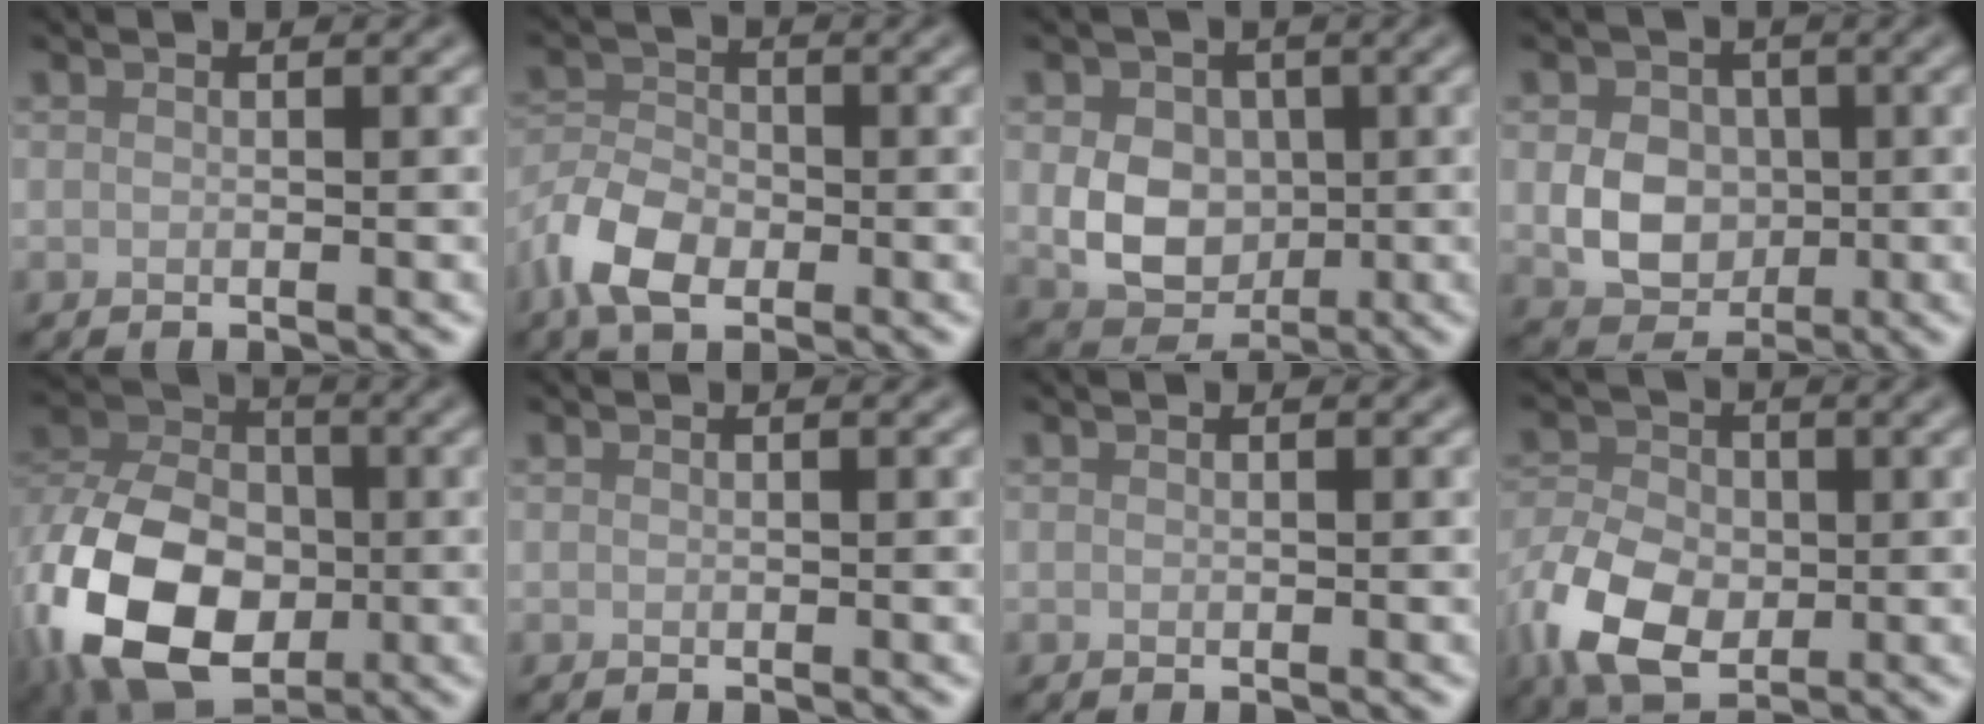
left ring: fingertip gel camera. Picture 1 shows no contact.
{"total": 5.7, "force": [-3.1, 3.3, 3.6], "torque": [-0.071, 0.004, -0.072]}
{"total": 6.0, "force": [-0.1, 4.6, 3.8], "torque": [-0.066, -0.005, -0.005]}
{"total": 5.1, "force": [-0.3, 4.1, 3.0], "torque": [-0.052, -0.003, -0.006]}
{"total": 14.1, "force": [-4.3, 9.4, 9.6], "torque": [-0.203, -0.024, -0.084]}
{"total": 0.0}
{"total": 0.0}
{"total": 8.1, "force": [-2.4, 5.7, 5.3], "torque": [-0.122, -0.008, -0.051]}